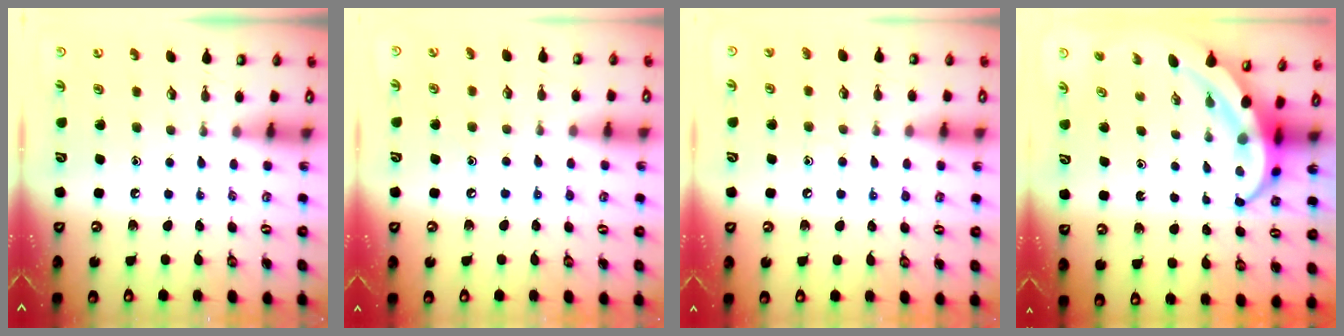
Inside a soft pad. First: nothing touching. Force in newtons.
{"total": 6.8, "press": 6.8, "slide": 0.3}
{"total": 7.5, "press": 7.4, "slide": 0.6}
{"total": 7.6, "press": 7.5, "slide": 1.4}